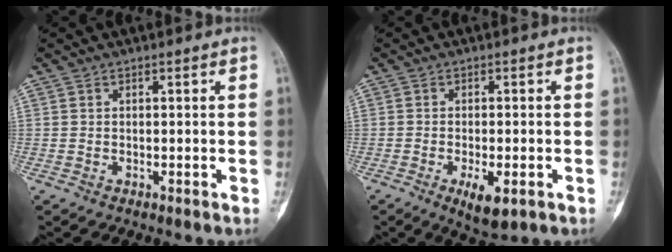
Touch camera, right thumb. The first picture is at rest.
{"total": 5.6, "force": [-2.3, 2.0, 4.6], "torque": [-0.071, -0.007, -0.029]}